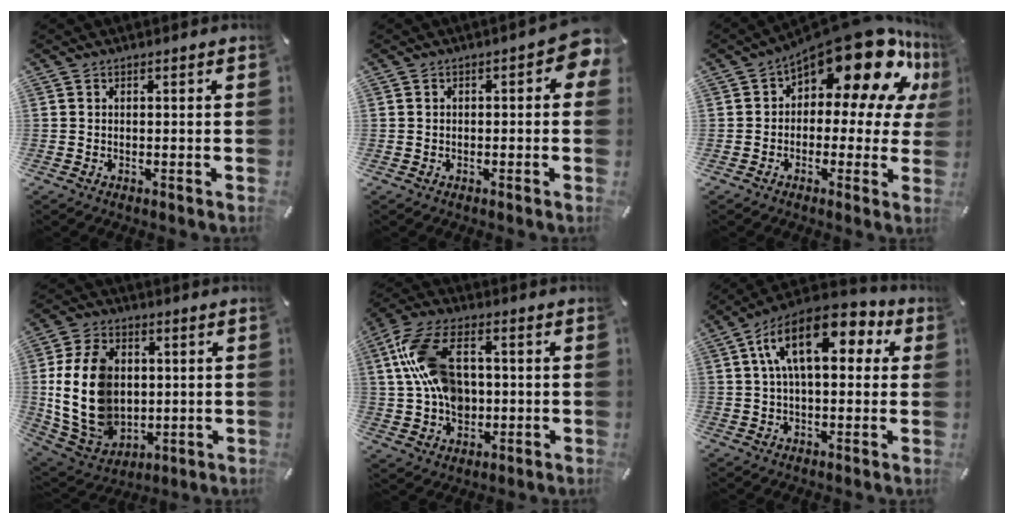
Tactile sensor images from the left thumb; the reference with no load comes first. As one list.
[{"total": 4.1, "force": [0.1, 2.4, 3.4], "torque": [-0.048, 0.006, 0.000]}, {"total": 19.4, "force": [11.2, 8.8, 13.2], "torque": [-0.191, -0.080, 0.189]}, {"total": 17.2, "force": [1.2, 13.3, 10.8], "torque": [-0.245, -0.007, 0.022]}, {"total": 15.5, "force": [1.8, 11.0, 10.7], "torque": [-0.234, 0.017, 0.035]}, {"total": 15.8, "force": [5.7, 7.7, 12.5], "torque": [-0.228, -0.011, 0.095]}]